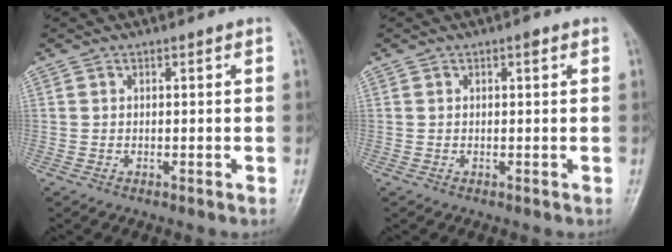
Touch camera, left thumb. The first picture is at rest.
{"total": 0.8, "force": [0.5, 0.2, 0.7], "torque": [-0.010, 0.000, 0.005]}